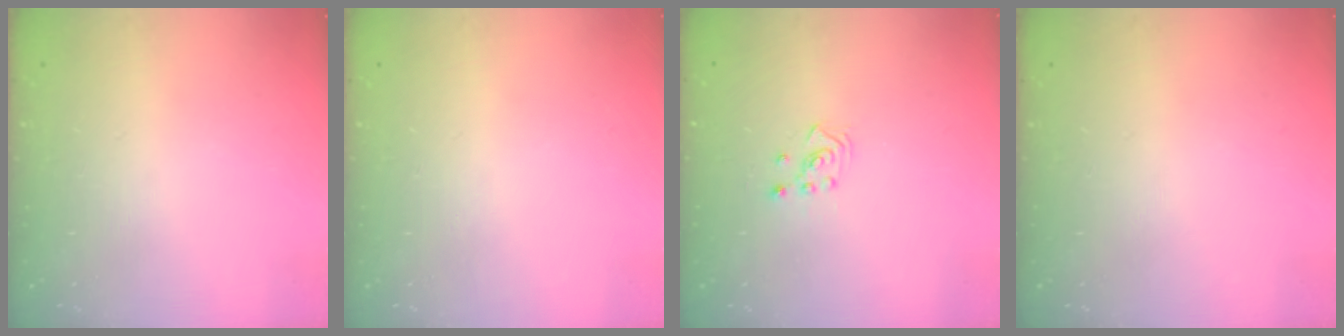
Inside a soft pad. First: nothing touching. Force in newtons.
{"total": 0.0}
{"total": 2.5, "press": 2.4, "slide": 0.8}
{"total": 0.0}